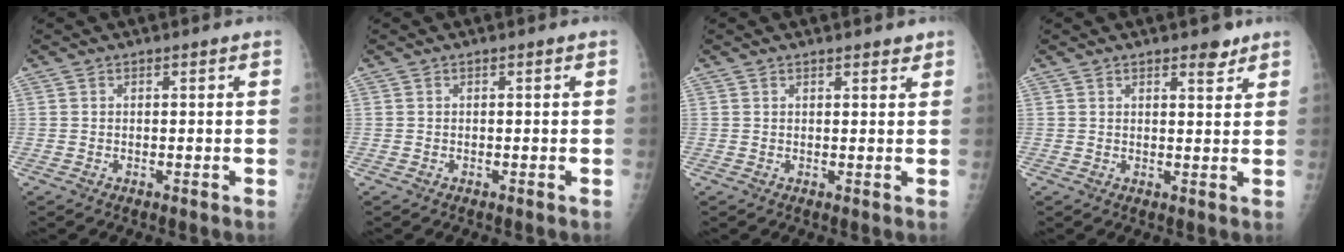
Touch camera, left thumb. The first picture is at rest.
{"total": 0.0}
{"total": 1.9, "force": [1.6, 0.7, 0.8], "torque": [-0.003, -0.006, 0.020]}
{"total": 3.3, "force": [2.3, 1.3, 1.9], "torque": [-0.013, -0.013, 0.031]}